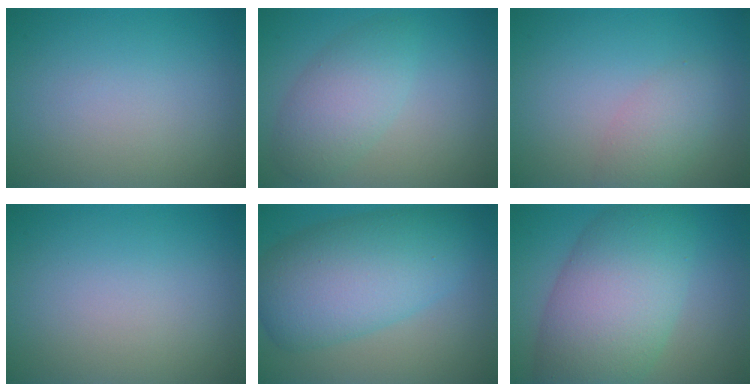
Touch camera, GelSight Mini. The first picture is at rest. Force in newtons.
{"total": 3.9, "press": 3.9, "slide": 0.1}
{"total": 2.4, "press": 2.4, "slide": 0.1}
{"total": 0.0}
{"total": 9.5, "press": 9.5, "slide": 0.3}
{"total": 10.3, "press": 10.3, "slide": 0.2}